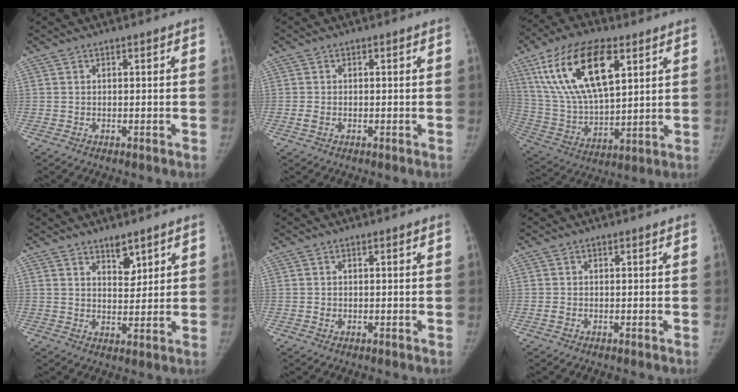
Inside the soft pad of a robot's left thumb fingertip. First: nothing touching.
{"total": 1.6, "force": [-0.4, 1.1, 1.0], "torque": [-0.024, -0.001, -0.008]}
{"total": 22.1, "force": [9.6, 10.1, 17.1], "torque": [-0.308, -0.022, 0.180]}
{"total": 4.6, "force": [3.2, 2.2, 2.5], "torque": [-0.018, -0.026, 0.054]}
{"total": 1.0, "force": [-0.1, 0.9, 0.5], "torque": [-0.007, 0.000, 0.001]}
{"total": 0.9, "force": [-0.2, 0.7, 0.5], "torque": [-0.013, -0.001, -0.004]}